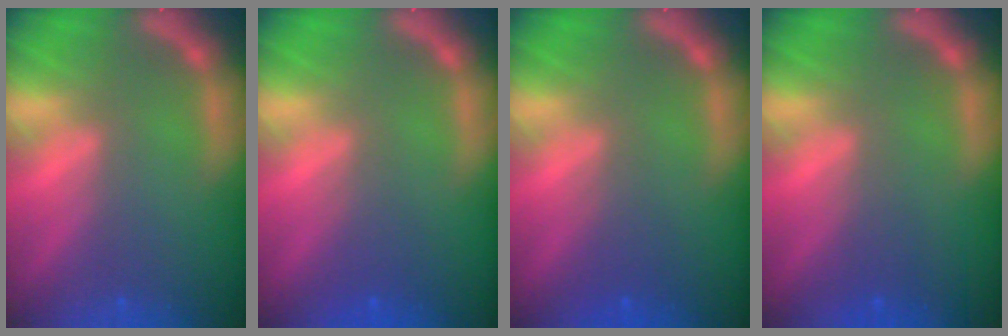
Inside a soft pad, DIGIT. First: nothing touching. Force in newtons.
{"total": 2.0}
{"total": 2.0}
{"total": 1.5}